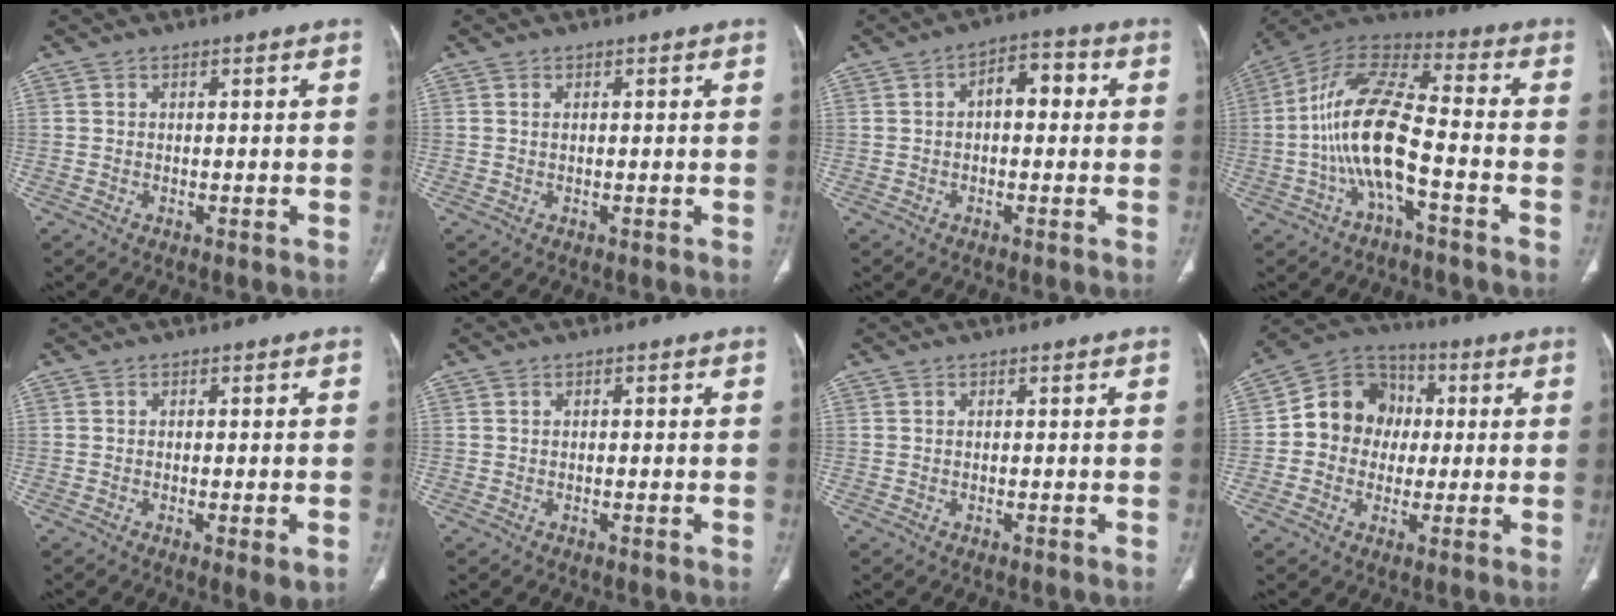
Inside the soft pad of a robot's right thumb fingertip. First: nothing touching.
{"total": 0.0}
{"total": 3.5, "force": [0.6, 1.7, 3.0], "torque": [-0.044, 0.008, 0.004]}
{"total": 14.9, "force": [-3.8, 5.3, 13.4], "torque": [-0.271, 0.050, -0.075]}
{"total": 3.4, "force": [-1.1, 0.9, 3.1], "torque": [-0.043, -0.008, -0.012]}
{"total": 0.0}
{"total": 0.0}
{"total": 12.1, "force": [0.4, 10.9, 5.3], "torque": [-0.048, 0.027, -0.004]}